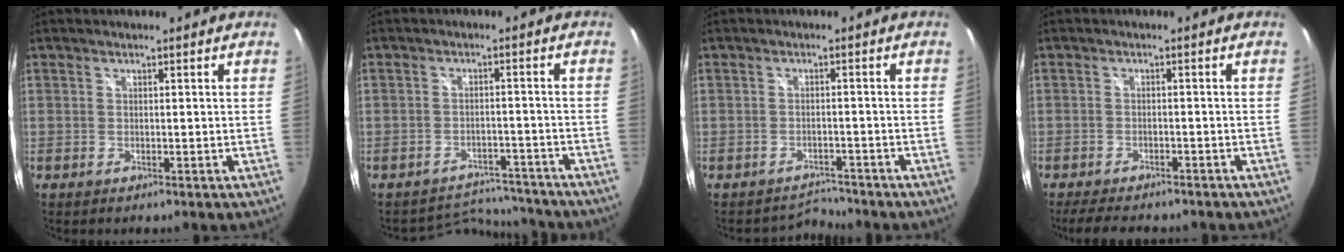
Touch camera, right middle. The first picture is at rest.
{"total": 7.5, "force": [-7.2, 1.8, -0.7], "torque": [0.003, 0.020, -0.104]}
{"total": 3.0, "force": [-2.8, 0.1, -1.0], "torque": [0.008, 0.007, -0.050]}
{"total": 7.7, "force": [-6.6, 2.4, 3.2], "torque": [-0.077, -0.013, -0.100]}